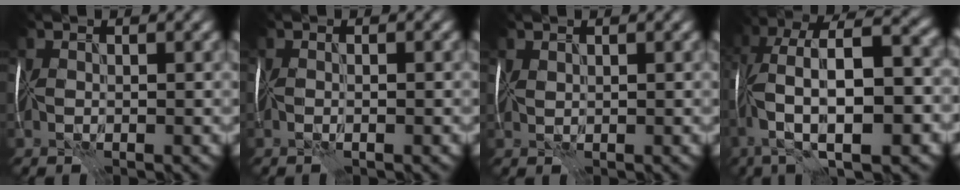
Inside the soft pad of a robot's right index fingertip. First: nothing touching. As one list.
[{"total": 0.8, "force": [-0.5, -0.7, -0.1], "torque": [0.001, -0.001, -0.003]}, {"total": 0.9, "force": [0.9, 0.1, 0.1], "torque": [-0.006, 0.007, 0.020]}, {"total": 12.0, "force": [-1.4, 4.1, 11.2], "torque": [-0.204, 0.025, -0.021]}]